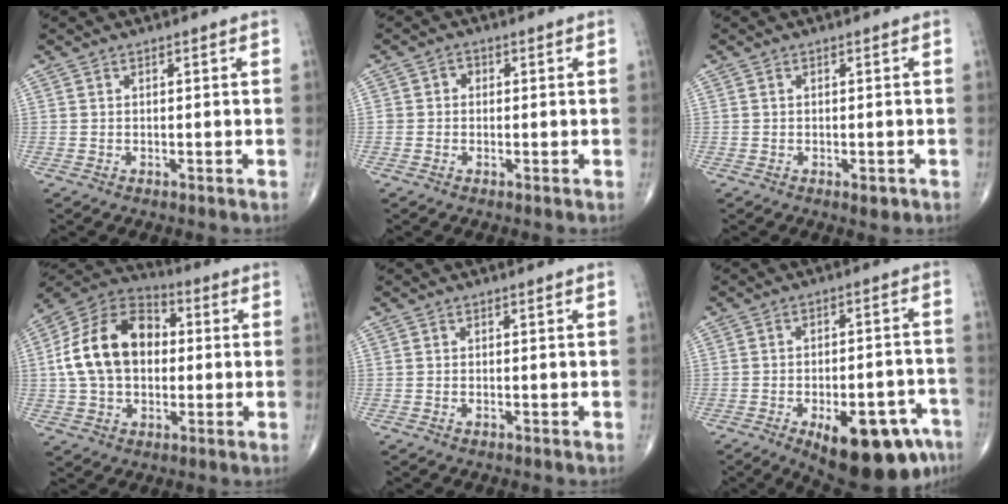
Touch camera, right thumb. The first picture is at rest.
{"total": 1.7, "force": [0.0, 1.5, 0.6], "torque": [0.004, 0.006, -0.005]}
{"total": 1.6, "force": [-0.7, 0.8, 1.2], "torque": [-0.010, -0.001, -0.008]}
{"total": 17.3, "force": [1.2, 12.0, 12.4], "torque": [-0.204, 0.028, 0.013]}
{"total": 0.0}
{"total": 18.0, "force": [-9.5, 7.4, 13.4], "torque": [-0.125, 0.043, -0.119]}